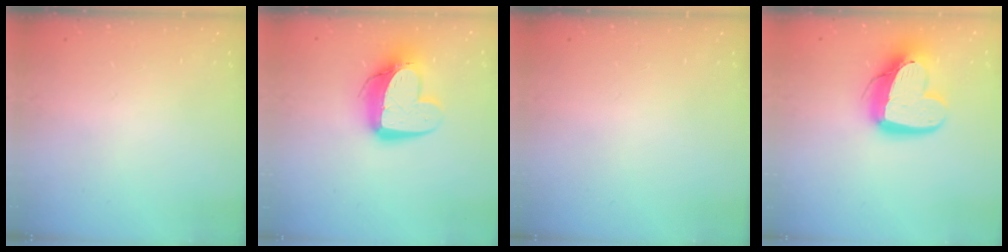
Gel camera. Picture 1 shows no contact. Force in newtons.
{"total": 14.2, "press": 14.2, "slide": 1.4}
{"total": 0.0}
{"total": 18.9, "press": 18.8, "slide": 1.6}